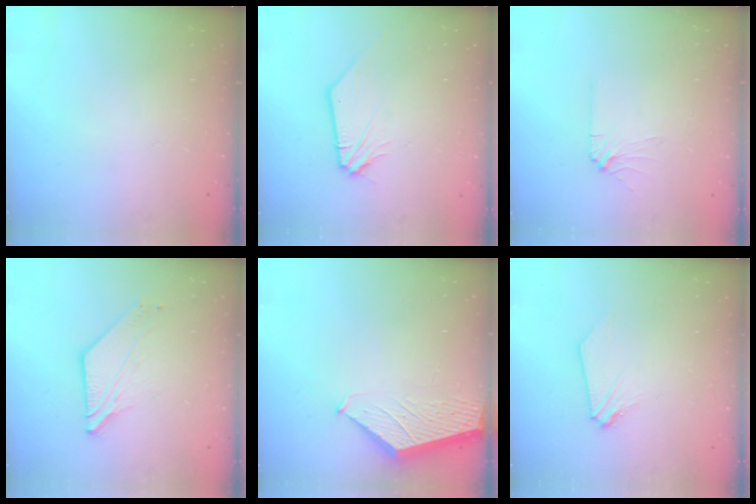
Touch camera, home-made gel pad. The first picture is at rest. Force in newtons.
{"total": 1.1, "press": 1.1, "slide": 0.1}
{"total": 2.9, "press": 2.8, "slide": 0.5}
{"total": 4.2, "press": 4.2, "slide": 0.4}
{"total": 1.6, "press": 1.6, "slide": 0.2}
{"total": 0.0}